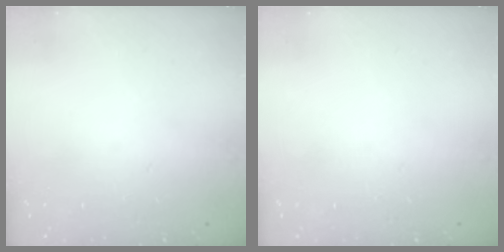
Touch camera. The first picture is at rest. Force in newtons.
{"total": 0.0}